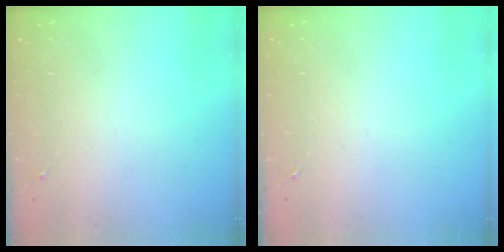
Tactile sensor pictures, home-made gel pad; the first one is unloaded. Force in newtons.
{"total": 0.0}